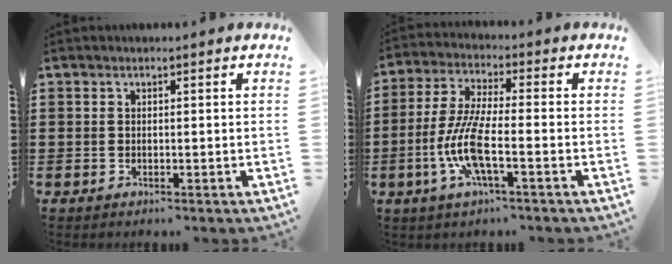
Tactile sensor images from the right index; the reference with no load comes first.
{"total": 8.5, "force": [-2.9, 2.0, 7.8], "torque": [-0.185, -0.016, -0.065]}